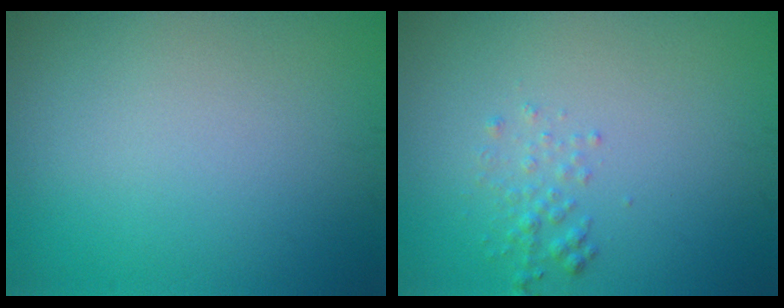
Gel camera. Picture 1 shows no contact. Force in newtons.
{"total": 1.3, "press": 1.3, "slide": 0.1}